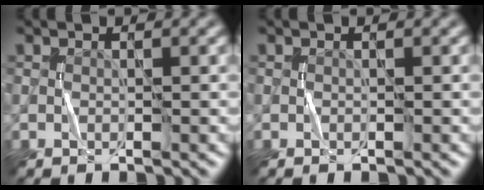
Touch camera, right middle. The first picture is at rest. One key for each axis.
{"total": 0.0}